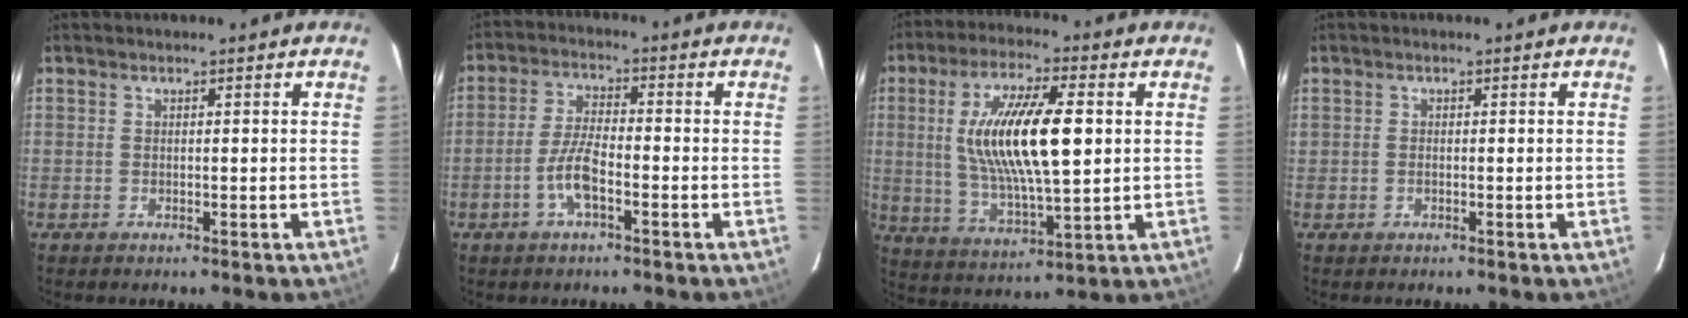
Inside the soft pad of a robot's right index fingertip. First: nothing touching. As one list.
[{"total": 6.0, "force": [-2.7, 1.5, 5.2], "torque": [-0.111, 0.004, -0.054]}, {"total": 16.8, "force": [2.6, 4.9, 15.9], "torque": [-0.298, 0.003, 0.055]}, {"total": 0.5, "force": [-0.1, 0.4, 0.3], "torque": [-0.005, 0.001, -0.003]}]